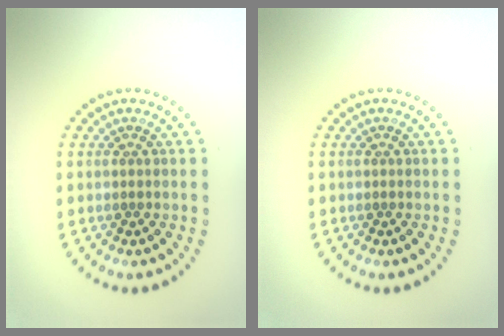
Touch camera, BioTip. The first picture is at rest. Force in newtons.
{"total": 0.0}